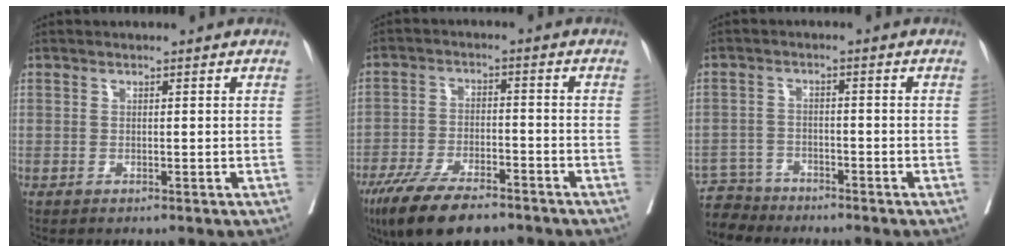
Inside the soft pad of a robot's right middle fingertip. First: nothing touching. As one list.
[{"total": 11.8, "force": [-8.8, 3.4, 7.0], "torque": [-0.123, -0.020, -0.152]}, {"total": 4.7, "force": [-4.4, 1.1, -1.2], "torque": [0.022, -0.004, -0.084]}]